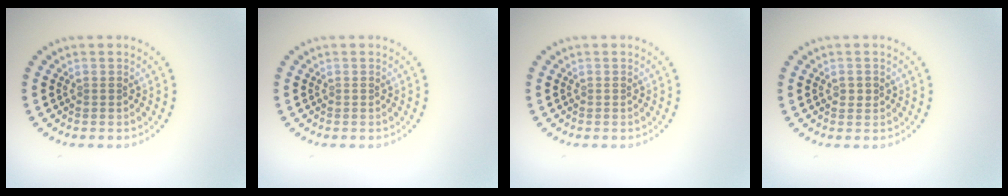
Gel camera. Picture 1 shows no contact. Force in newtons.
{"total": 0.0}
{"total": 0.0}
{"total": 1.0, "press": 1.0, "slide": 0.1}